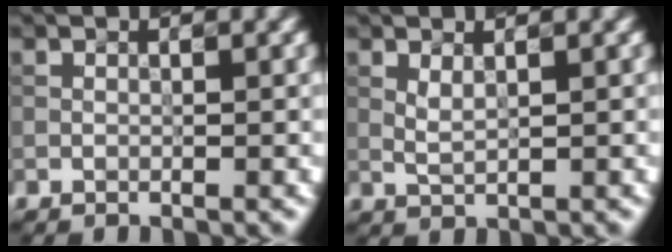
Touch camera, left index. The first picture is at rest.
{"total": 0.7, "force": [0.6, 0.1, 0.4], "torque": [-0.017, 0.001, 0.019]}